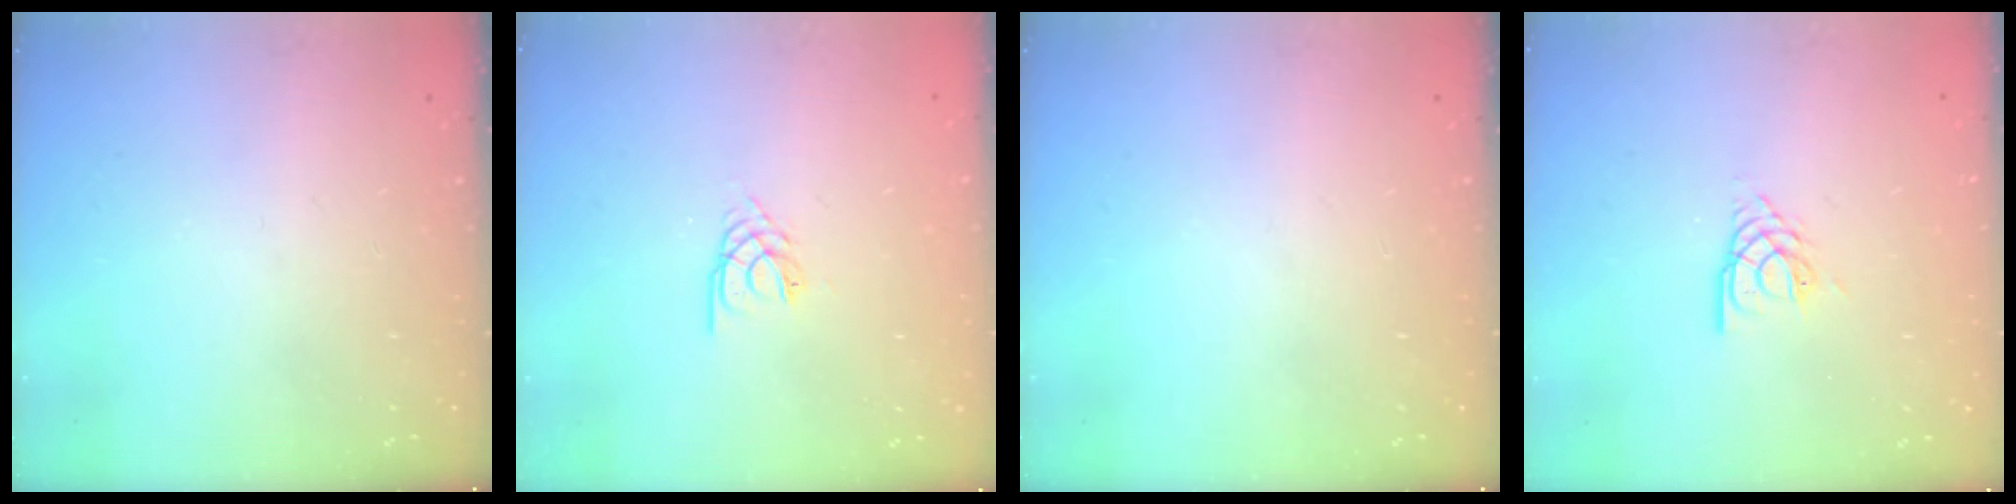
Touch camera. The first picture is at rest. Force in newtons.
{"total": 2.2, "press": 2.1, "slide": 0.4}
{"total": 0.0}
{"total": 3.5, "press": 3.5, "slide": 0.4}